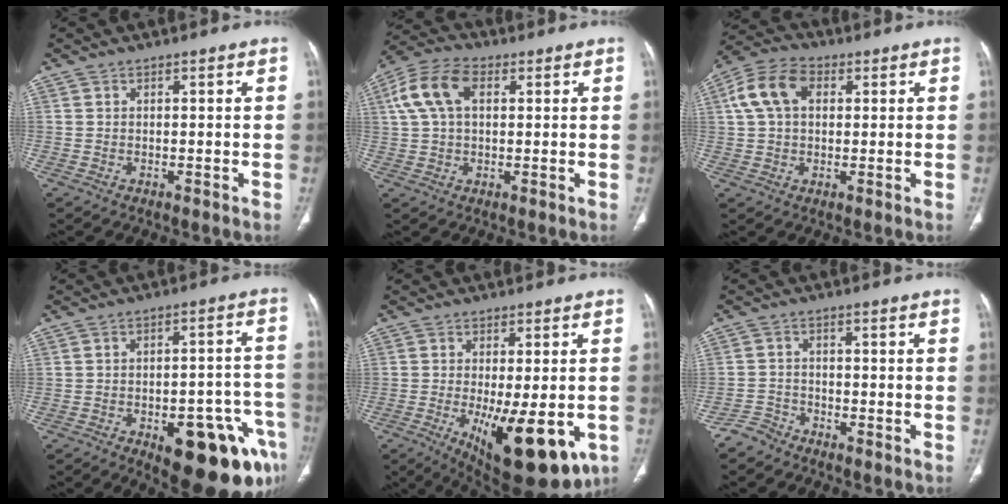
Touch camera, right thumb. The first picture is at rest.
{"total": 10.3, "force": [2.8, 6.4, 7.6], "torque": [-0.156, 0.026, 0.048]}
{"total": 9.9, "force": [2.6, 6.7, 6.8], "torque": [-0.131, 0.023, 0.040]}
{"total": 19.7, "force": [-9.6, 7.9, 15.3], "torque": [-0.129, 0.053, -0.115]}
{"total": 16.8, "force": [-5.7, 6.3, 14.4], "torque": [-0.183, -0.017, -0.066]}
{"total": 3.1, "force": [-2.8, 1.3, -0.3], "torque": [0.009, 0.006, -0.061]}